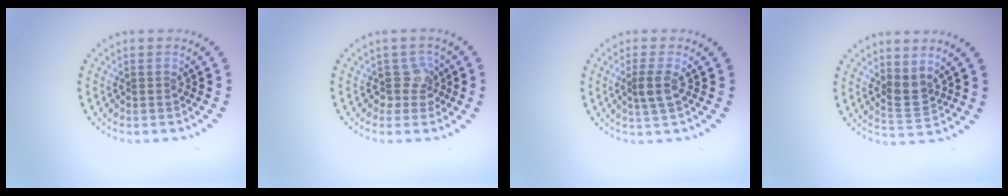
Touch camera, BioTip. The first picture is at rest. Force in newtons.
{"total": 2.0, "press": 1.6, "slide": 1.2}
{"total": 2.0, "press": 1.7, "slide": 1.1}
{"total": 2.1, "press": 1.8, "slide": 1.1}